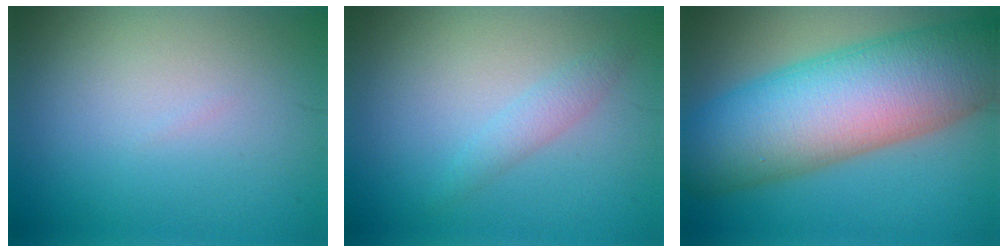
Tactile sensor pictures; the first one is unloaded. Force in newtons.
{"total": 1.5, "press": 1.5, "slide": 0.1}
{"total": 14.3, "press": 14.3, "slide": 0.2}